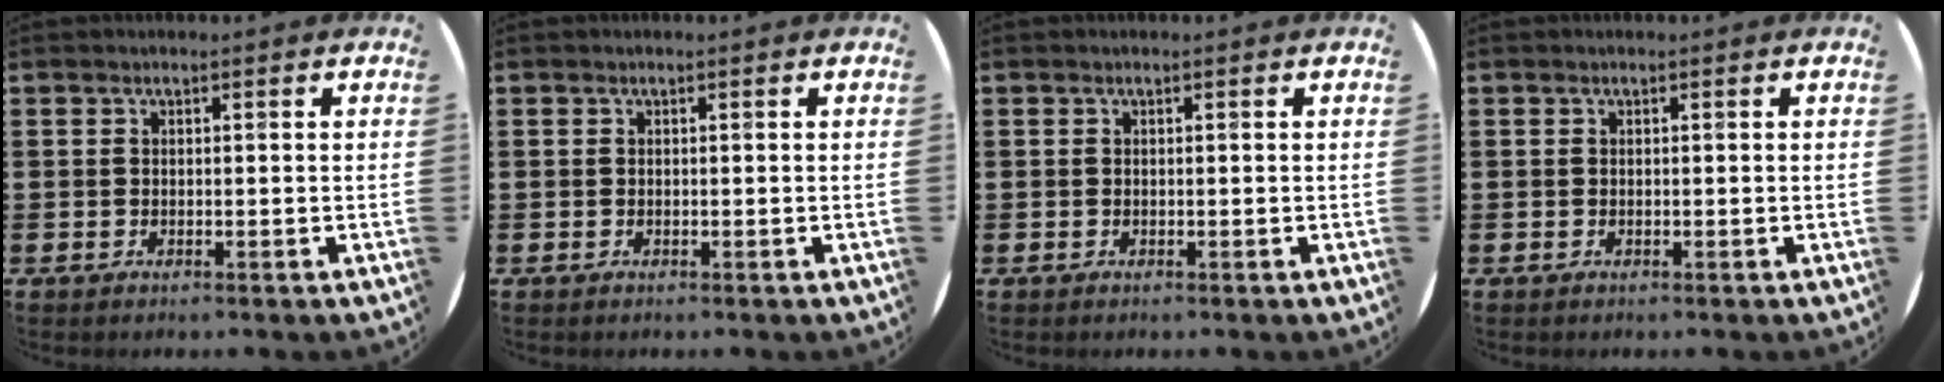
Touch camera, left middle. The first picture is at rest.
{"total": 0.0}
{"total": 0.0}
{"total": 0.0}